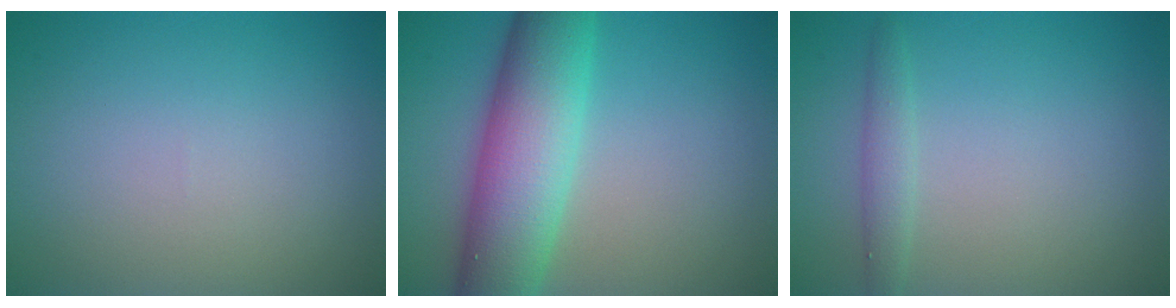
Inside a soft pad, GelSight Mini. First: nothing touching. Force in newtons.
{"total": 9.3, "press": 9.3, "slide": 0.4}
{"total": 1.5, "press": 1.5, "slide": 0.0}